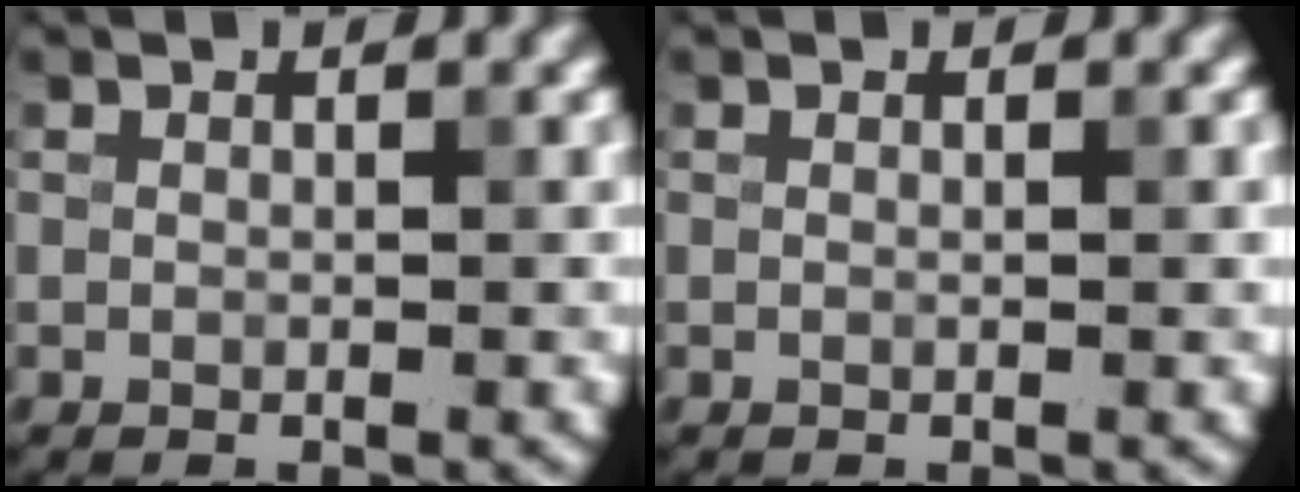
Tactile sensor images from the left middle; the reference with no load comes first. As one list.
[{"total": 0.5, "force": [0.0, 0.1, 0.5], "torque": [-0.005, 0.001, 0.000]}]